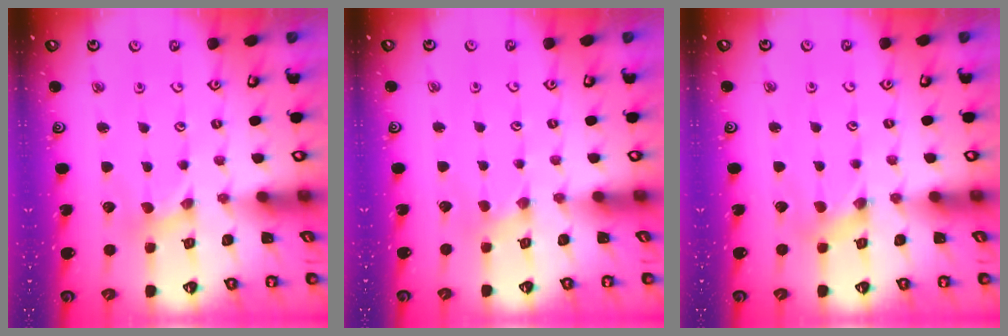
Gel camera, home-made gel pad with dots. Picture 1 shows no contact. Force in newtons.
{"total": 0.0}
{"total": 0.8, "press": 0.7, "slide": 0.3}